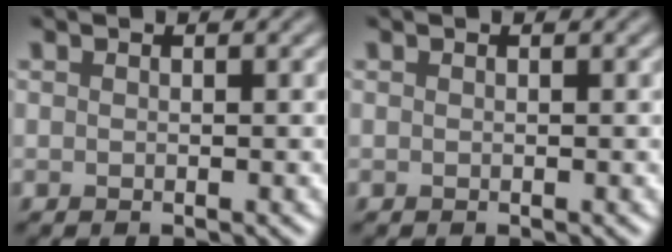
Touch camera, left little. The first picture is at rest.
{"total": 0.0}